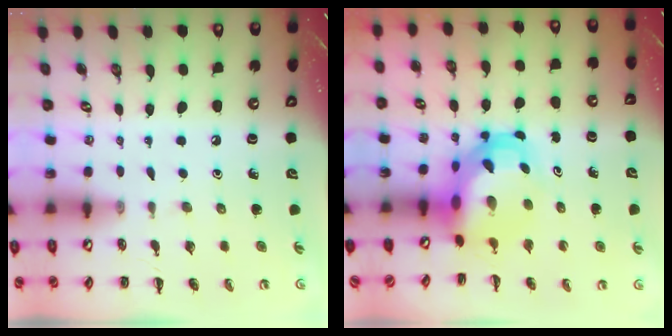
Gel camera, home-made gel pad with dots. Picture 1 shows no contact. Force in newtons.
{"total": 6.3, "press": 6.1, "slide": 1.6}